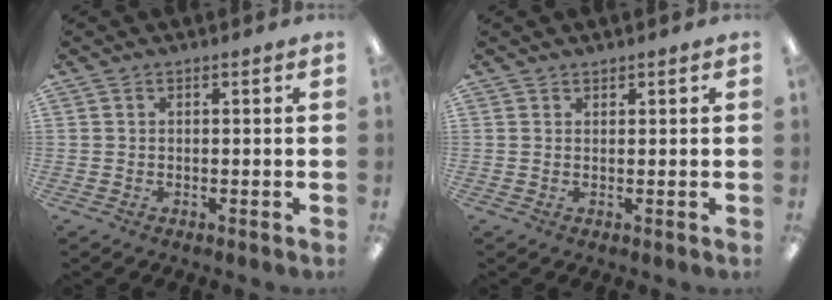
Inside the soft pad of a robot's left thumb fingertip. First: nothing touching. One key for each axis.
{"total": 0.6, "fx": 0.5, "fy": 0.2, "fz": 0.1, "tx": -0.002, "ty": 0.000, "tz": 0.010}